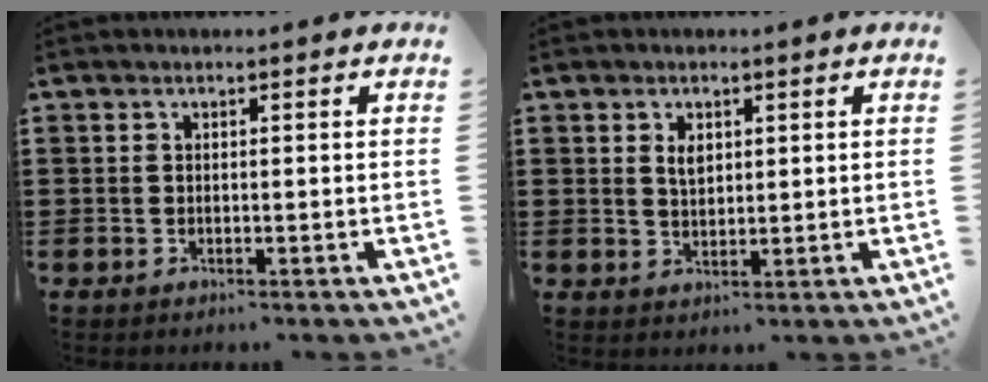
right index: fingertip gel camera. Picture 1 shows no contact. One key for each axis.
{"total": 2.3, "fx": 0.9, "fy": 1.3, "fz": 1.6, "tx": -0.027, "ty": 0.001, "tz": 0.015}